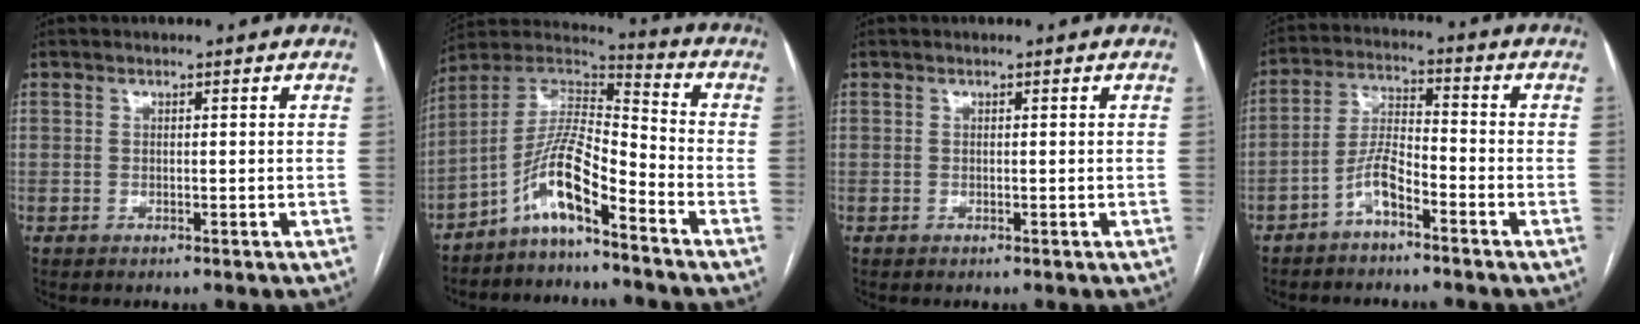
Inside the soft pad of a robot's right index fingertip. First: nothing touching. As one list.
[{"total": 10.7, "force": [-6.6, 1.7, 8.3], "torque": [-0.167, 0.024, -0.128]}, {"total": 0.0}, {"total": 5.8, "force": [-3.7, 1.5, 4.2], "torque": [-0.094, 0.015, -0.074]}]